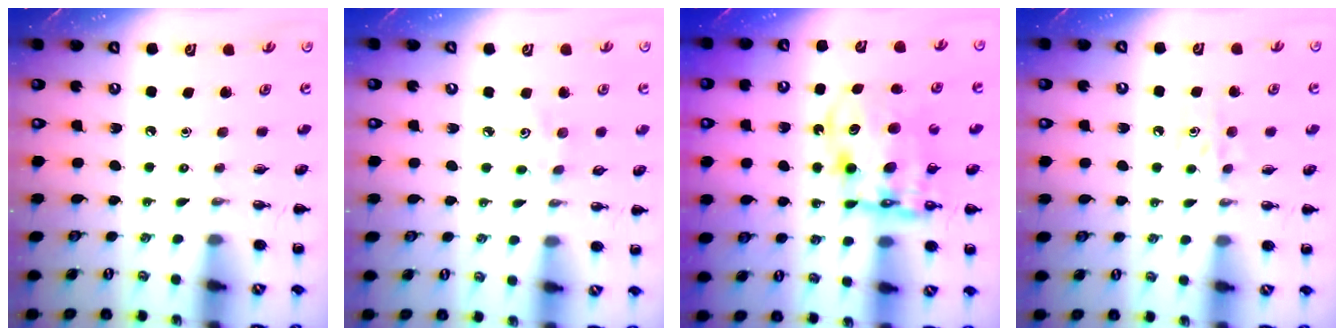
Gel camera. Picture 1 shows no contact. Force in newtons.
{"total": 2.7, "press": 2.6, "slide": 0.8}
{"total": 12.6, "press": 12.2, "slide": 3.1}
{"total": 4.5, "press": 4.3, "slide": 1.5}